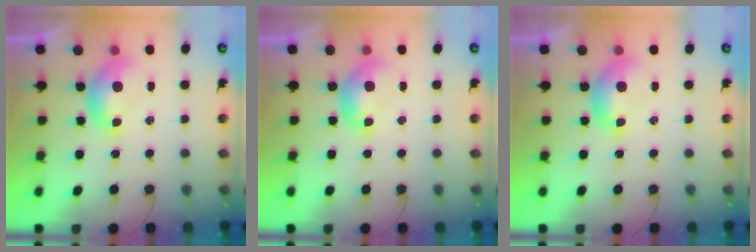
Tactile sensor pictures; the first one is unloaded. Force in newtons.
{"total": 0.0}
{"total": 0.0}